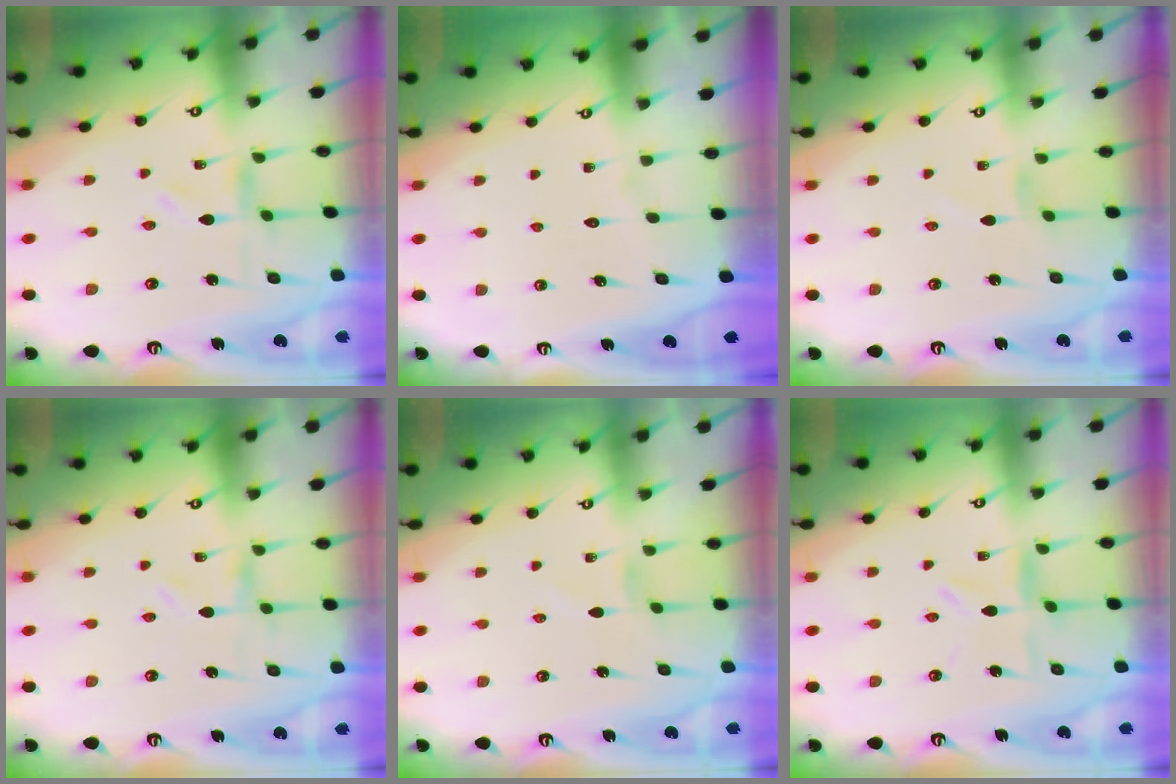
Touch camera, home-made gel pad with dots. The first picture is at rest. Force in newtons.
{"total": 1.6, "press": 1.6, "slide": 0.1}
{"total": 0.0}
{"total": 0.0}
{"total": 0.0}
{"total": 2.0, "press": 2.0, "slide": 0.3}